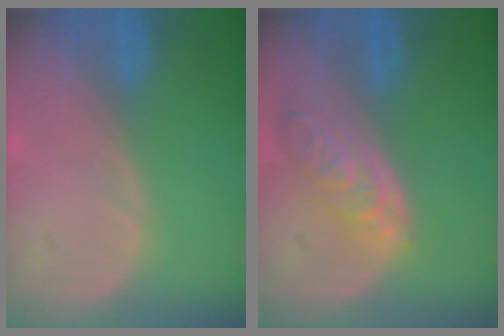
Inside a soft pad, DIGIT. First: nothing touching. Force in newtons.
{"total": 5.4, "press": 5.1, "slide": 1.9}